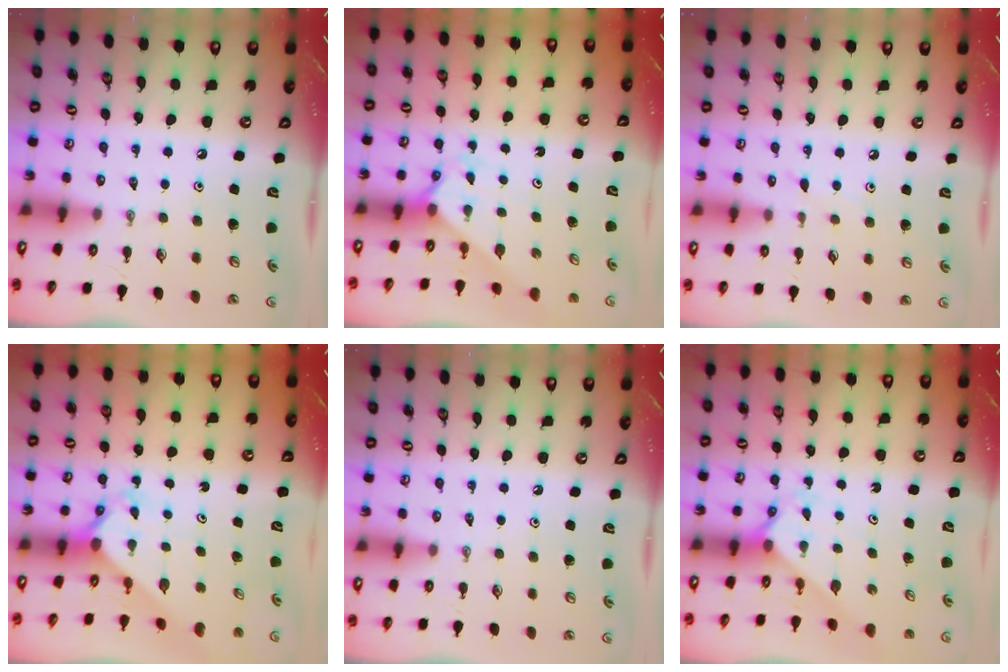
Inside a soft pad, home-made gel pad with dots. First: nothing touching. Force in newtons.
{"total": 2.1, "press": 2.1, "slide": 0.2}
{"total": 6.0, "press": 5.9, "slide": 0.6}
{"total": 2.4, "press": 2.4, "slide": 0.2}
{"total": 0.0}
{"total": 2.2, "press": 2.2, "slide": 0.2}